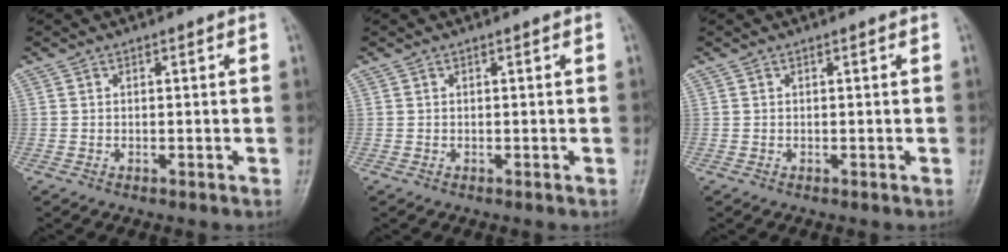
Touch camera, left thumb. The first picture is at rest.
{"total": 0.0}
{"total": 0.0}